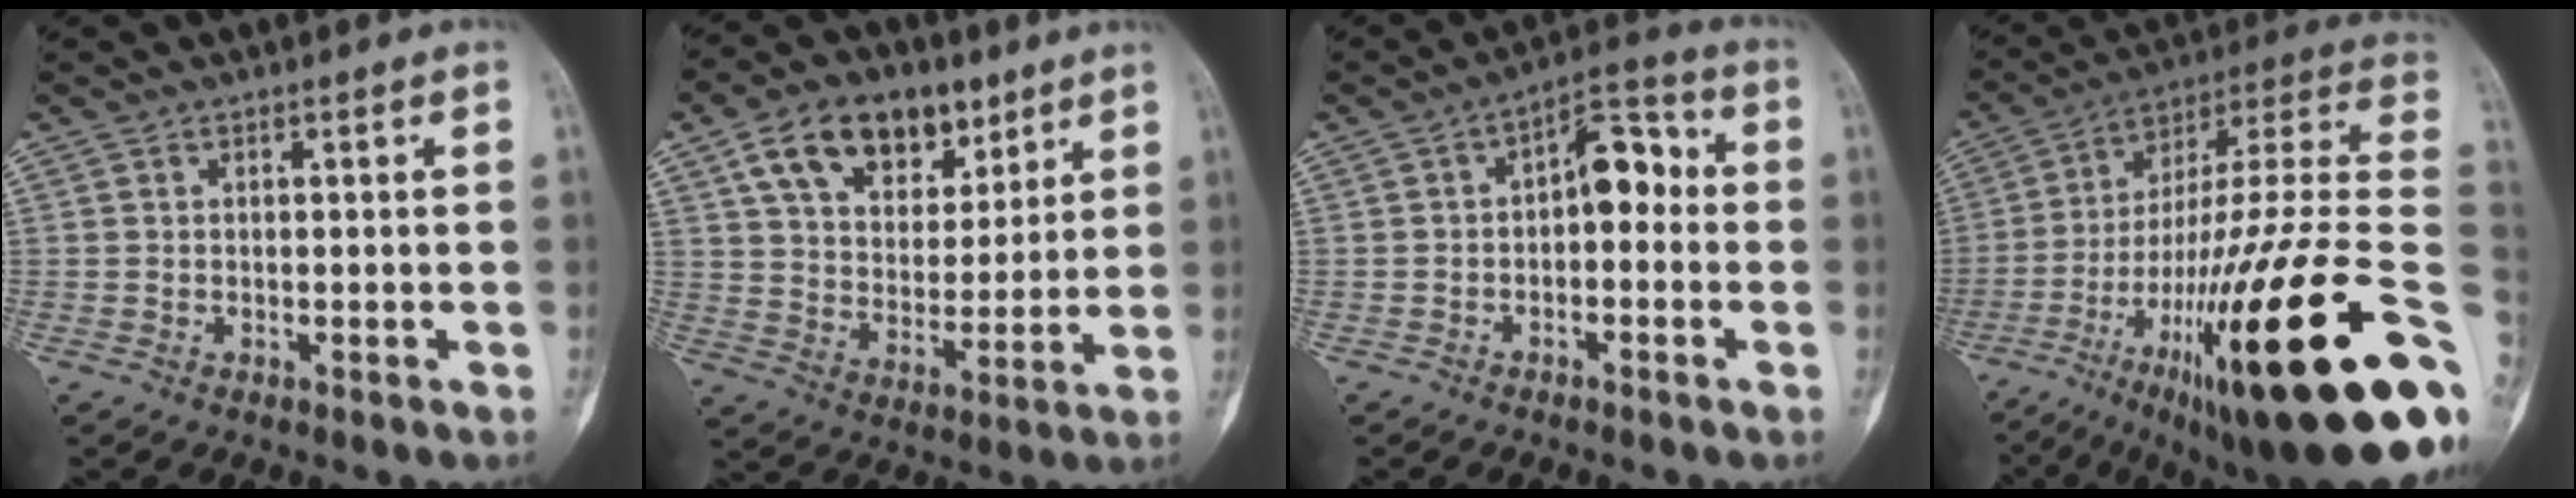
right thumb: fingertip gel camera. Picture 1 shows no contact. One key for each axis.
{"total": 16.4, "fx": 9.0, "fy": 10.2, "fz": 9.2, "tx": -0.111, "ty": -0.024, "tz": 0.155}
{"total": 8.5, "fx": -0.4, "fy": 4.8, "fz": 7.0, "tx": -0.074, "ty": 0.038, "tz": -0.020}
{"total": 38.7, "fx": -12.0, "fy": 7.6, "fz": 36.0, "tx": -0.493, "ty": 0.048, "tz": -0.194}